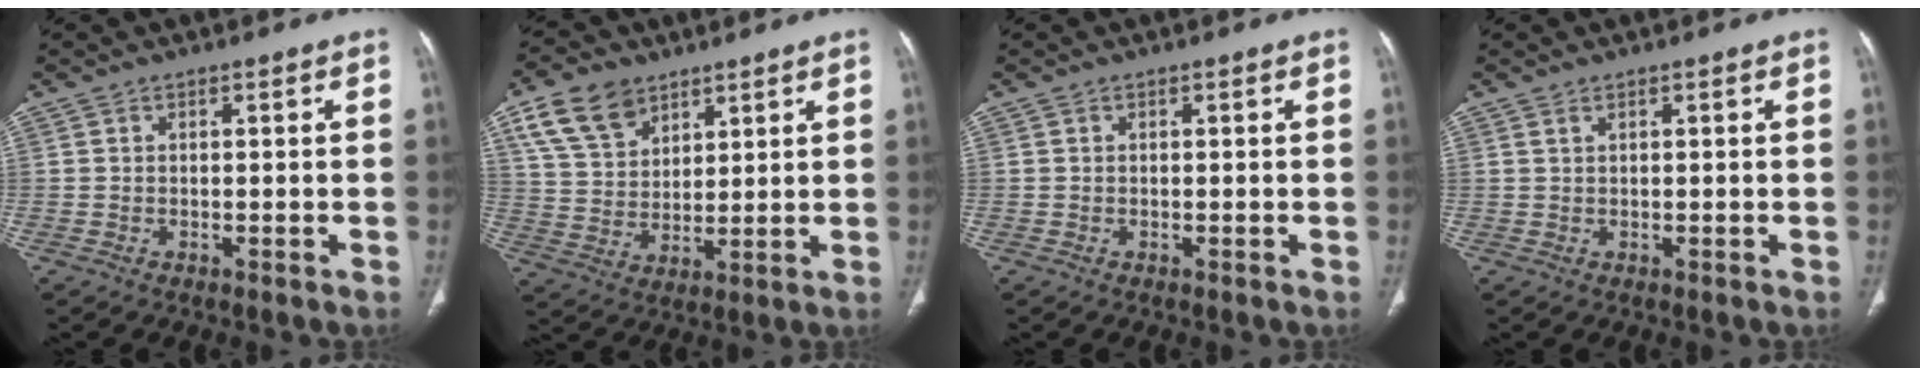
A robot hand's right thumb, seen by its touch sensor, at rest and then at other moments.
{"total": 11.5, "force": [6.7, 7.5, 5.6], "torque": [-0.088, -0.020, 0.134]}
{"total": 0.0}
{"total": 0.6, "force": [0.5, 0.1, 0.3], "torque": [-0.010, 0.001, 0.011]}